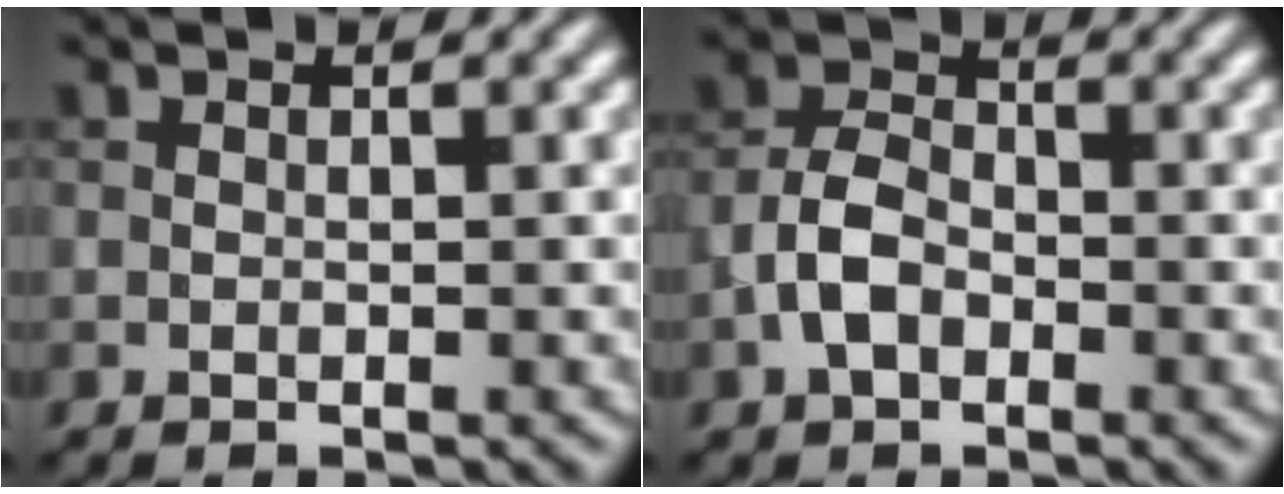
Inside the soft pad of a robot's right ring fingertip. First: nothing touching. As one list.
[{"total": 3.6, "force": [-1.6, 2.3, 2.3], "torque": [-0.045, 0.009, -0.038]}]